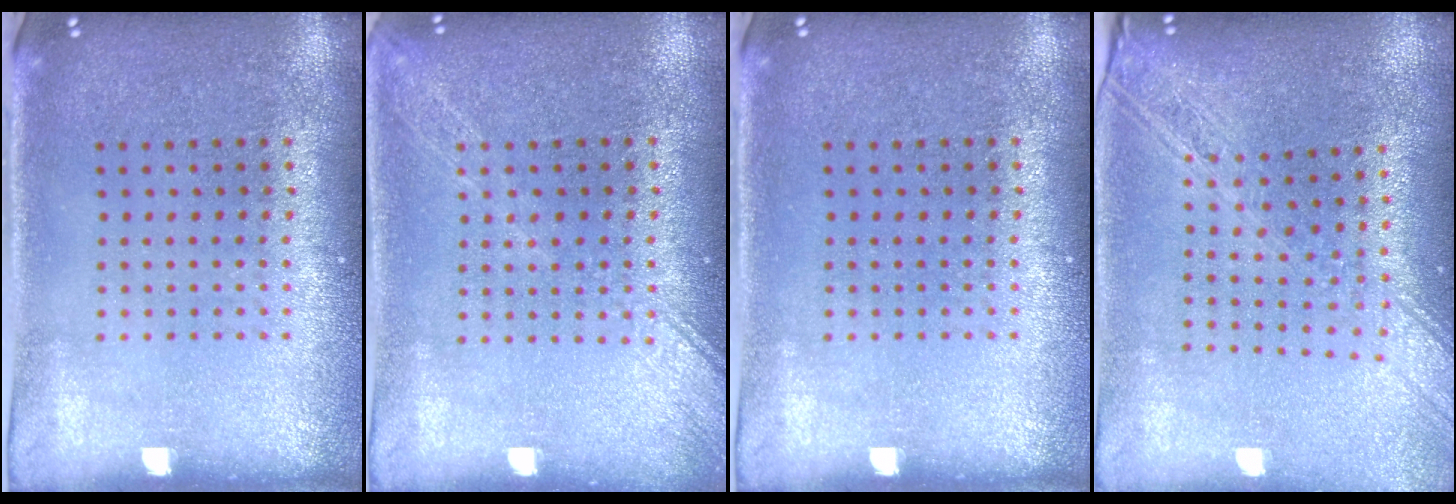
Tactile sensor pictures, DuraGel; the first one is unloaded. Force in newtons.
{"total": 2.6, "press": 2.6, "slide": 0.3}
{"total": 0.0}
{"total": 2.1, "press": 1.8, "slide": 1.1}